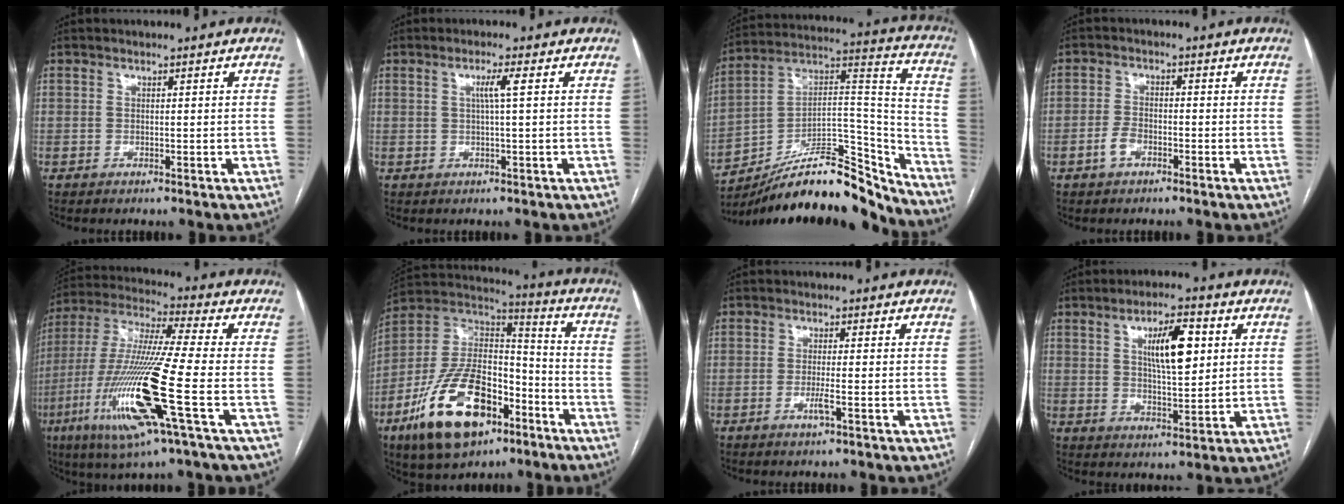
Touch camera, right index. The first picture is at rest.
{"total": 2.6, "force": [0.6, -0.4, 2.5], "torque": [-0.048, 0.002, 0.012]}
{"total": 23.7, "force": [-20.4, 5.2, 11.0], "torque": [-0.154, 0.052, -0.323]}
{"total": 3.0, "force": [-1.7, 1.5, 2.0], "torque": [-0.043, 0.006, -0.030]}
{"total": 19.7, "force": [-6.4, 0.2, 18.6], "torque": [-0.408, -0.026, -0.127]}
{"total": 21.7, "force": [-11.0, 10.1, 15.7], "torque": [-0.329, 0.000, -0.188]}
{"total": 2.2, "force": [-1.0, -0.2, 2.0], "torque": [-0.040, -0.005, -0.020]}
{"total": 8.9, "force": [2.7, 2.5, 8.2], "torque": [-0.140, 0.008, 0.051]}